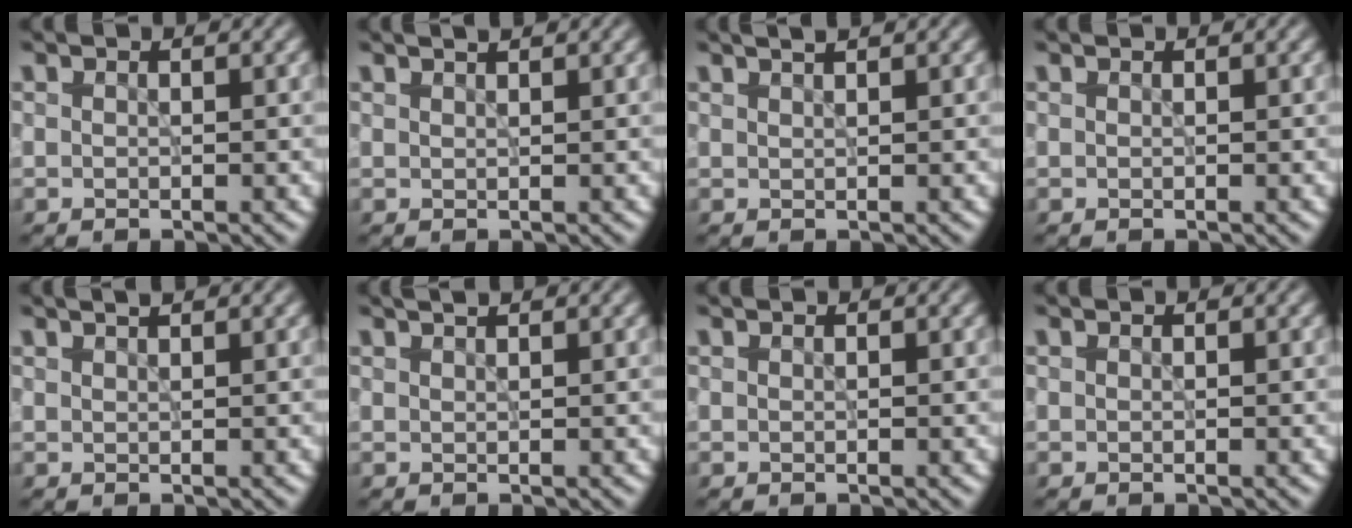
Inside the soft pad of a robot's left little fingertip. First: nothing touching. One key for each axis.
{"total": 1.0, "fx": 0.8, "fy": 0.1, "fz": 0.5, "tx": -0.005, "ty": 0.001, "tz": 0.011}
{"total": 1.7, "fx": 1.2, "fy": 0.5, "fz": 1.1, "tx": -0.005, "ty": 0.004, "tz": 0.008}
{"total": 0.0}
{"total": 1.3, "fx": 1.0, "fy": 0.3, "fz": 0.8, "tx": -0.005, "ty": 0.002, "tz": 0.009}
{"total": 1.1, "fx": 0.9, "fy": 0.2, "fz": 0.6, "tx": -0.006, "ty": 0.000, "tz": 0.009}
{"total": 0.0}
{"total": 0.0}